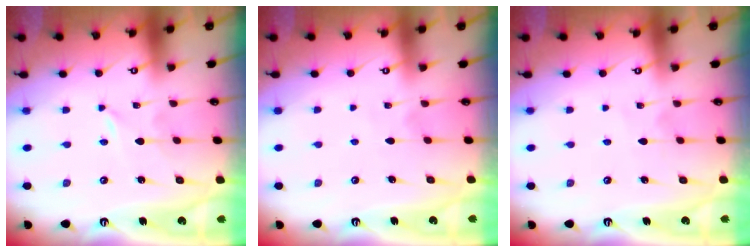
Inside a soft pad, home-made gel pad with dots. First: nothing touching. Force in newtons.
{"total": 3.9, "press": 3.8, "slide": 0.4}
{"total": 3.4, "press": 3.3, "slide": 0.4}